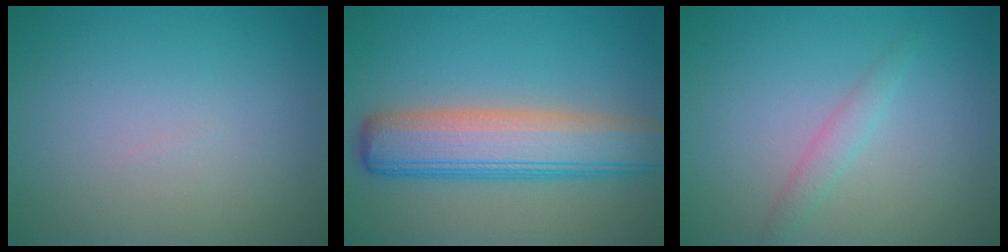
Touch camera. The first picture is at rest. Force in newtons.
{"total": 7.3, "press": 7.3, "slide": 0.4}
{"total": 1.4, "press": 1.4, "slide": 0.0}